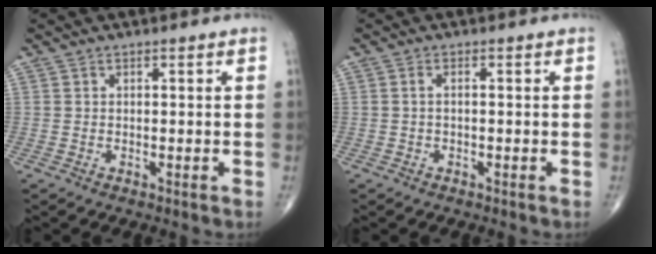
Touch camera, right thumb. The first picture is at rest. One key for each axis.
{"total": 1.0, "fx": -0.1, "fy": 0.4, "fz": 0.9, "tx": -0.020, "ty": 0.003, "tz": -0.003}